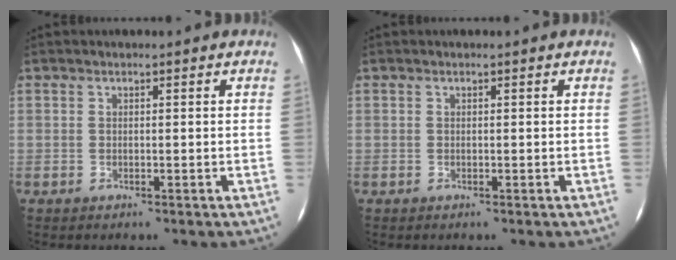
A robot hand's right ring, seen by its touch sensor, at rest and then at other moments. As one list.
[{"total": 0.0}]